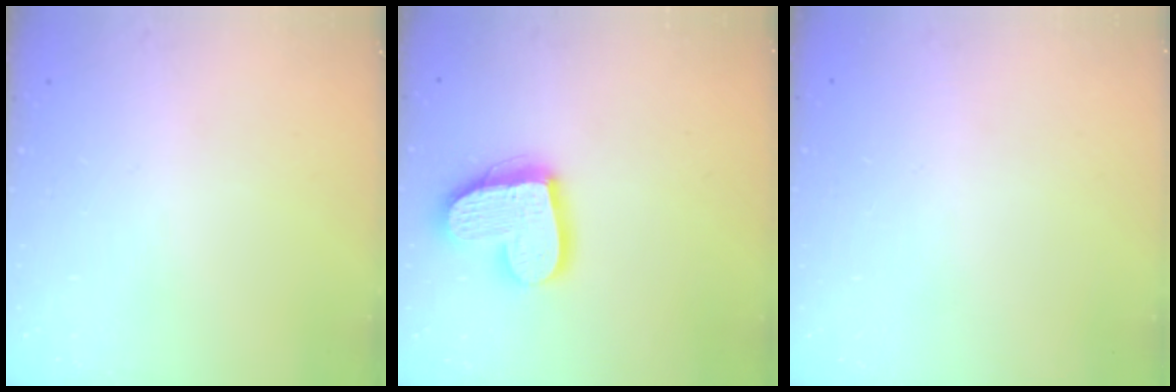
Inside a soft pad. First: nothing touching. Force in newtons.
{"total": 16.9, "press": 16.8, "slide": 1.6}
{"total": 0.0}